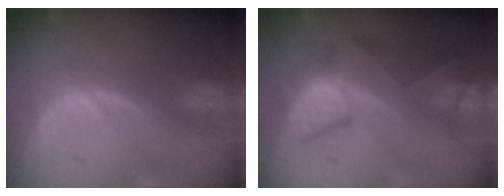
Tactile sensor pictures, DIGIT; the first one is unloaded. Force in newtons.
{"total": 10.0, "press": 8.7, "slide": 4.9}